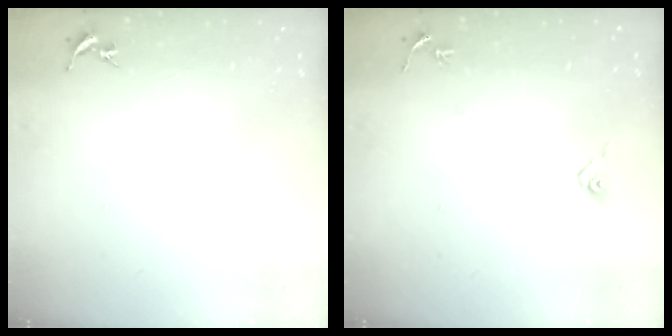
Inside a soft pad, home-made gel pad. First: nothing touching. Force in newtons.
{"total": 4.5, "press": 4.4, "slide": 0.8}